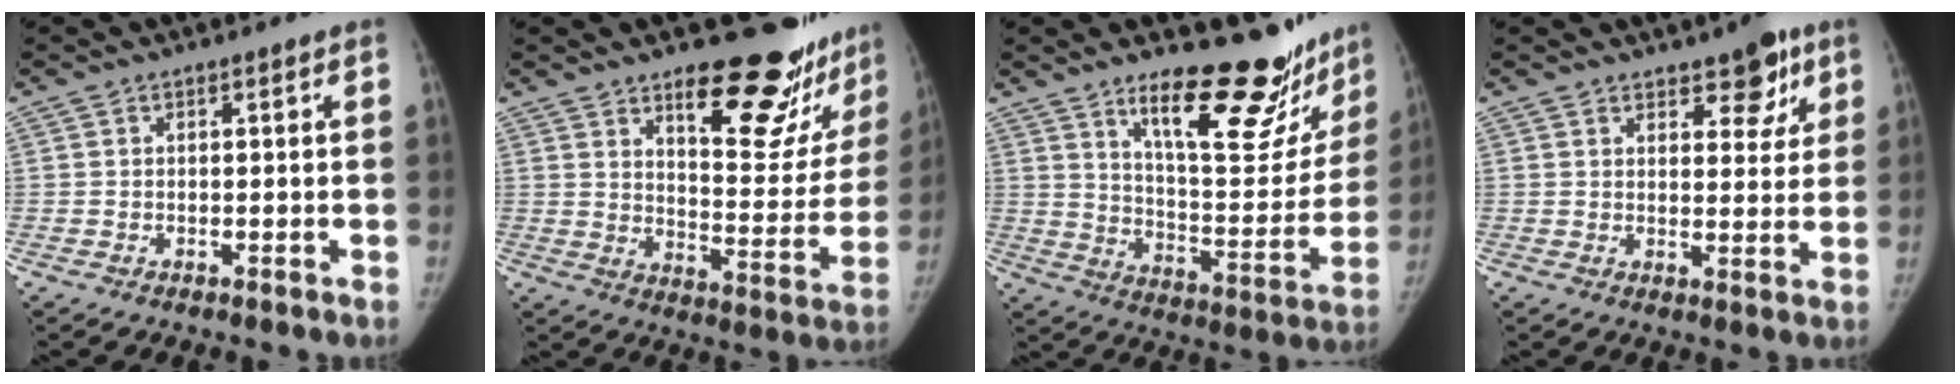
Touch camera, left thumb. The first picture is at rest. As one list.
[{"total": 21.1, "force": [15.4, 7.7, 12.1], "torque": [-0.108, -0.120, 0.209]}, {"total": 22.5, "force": [16.5, 7.5, 13.4], "torque": [-0.134, -0.114, 0.246]}, {"total": 7.0, "force": [4.3, 3.3, 4.5], "torque": [-0.027, -0.022, 0.055]}]